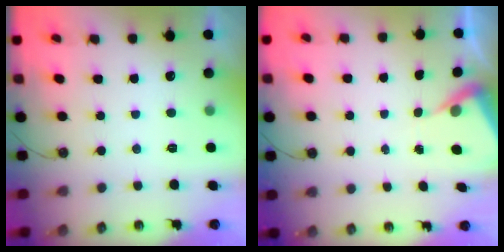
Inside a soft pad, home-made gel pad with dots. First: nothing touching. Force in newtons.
{"total": 4.1, "press": 4.1, "slide": 0.5}